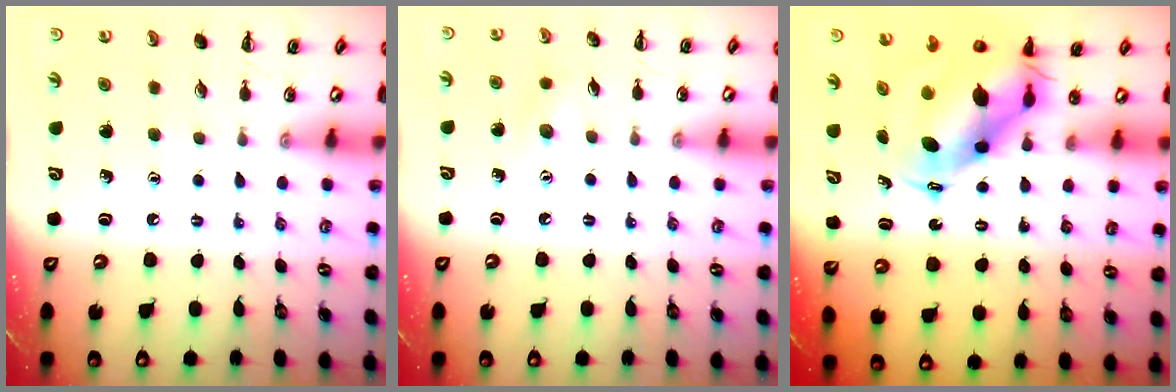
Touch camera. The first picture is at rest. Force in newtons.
{"total": 5.3, "press": 5.1, "slide": 1.4}
{"total": 10.3, "press": 10.1, "slide": 2.1}